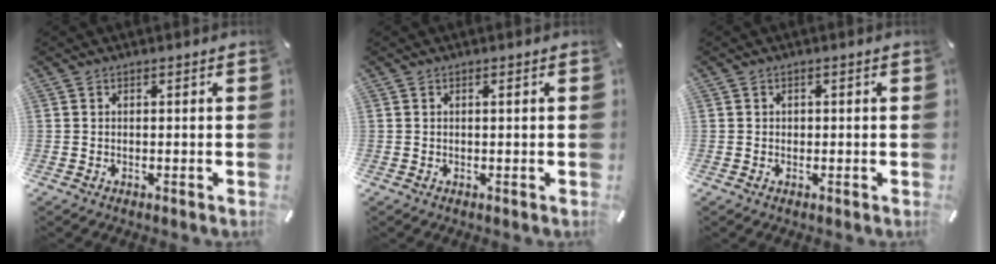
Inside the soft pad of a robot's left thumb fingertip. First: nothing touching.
{"total": 0.6, "force": [0.1, 0.0, 0.5], "torque": [-0.009, 0.000, 0.001]}
{"total": 0.7, "force": [-0.2, 0.7, 0.2], "torque": [-0.003, 0.005, -0.006]}